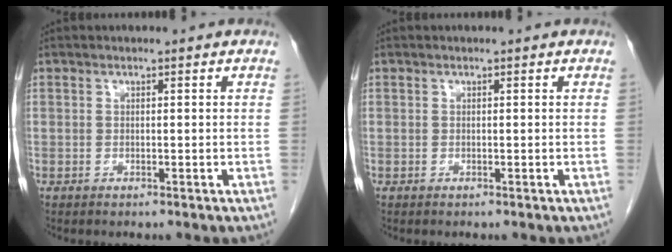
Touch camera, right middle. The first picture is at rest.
{"total": 0.0}